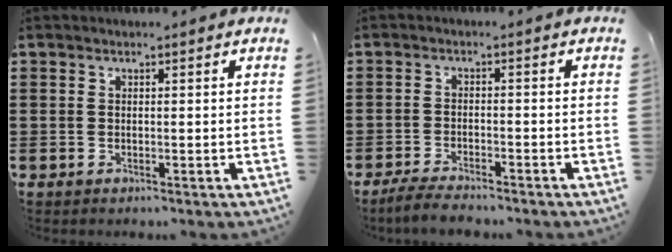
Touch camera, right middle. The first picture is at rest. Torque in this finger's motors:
{"motor_torque": [1.31, -0.66, 0.01, 0.04]}